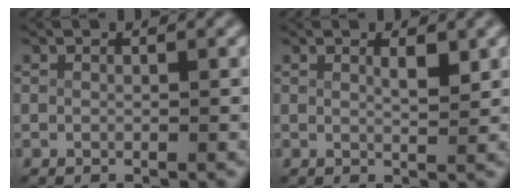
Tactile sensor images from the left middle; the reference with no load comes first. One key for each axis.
{"total": 1.5, "fx": 0.8, "fy": 0.0, "fz": 1.3, "tx": -0.020, "ty": -0.013, "tz": 0.018}